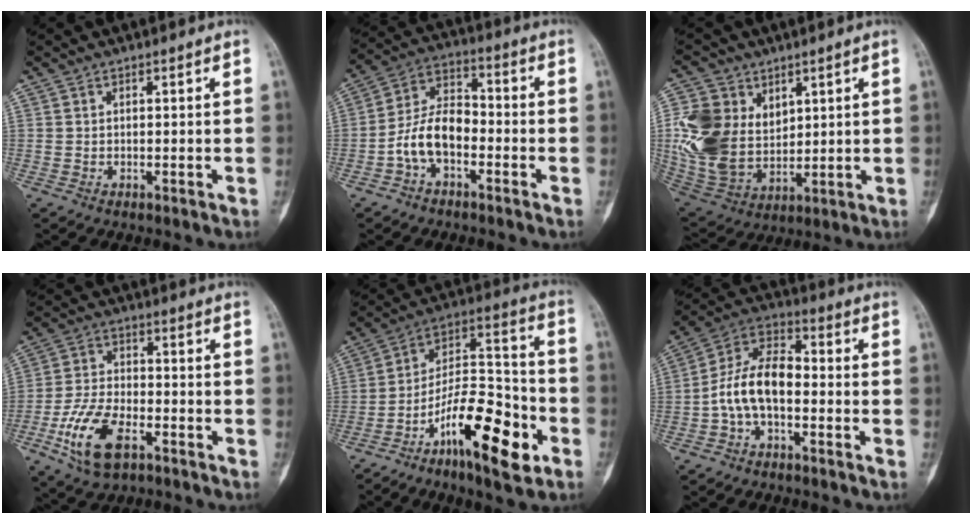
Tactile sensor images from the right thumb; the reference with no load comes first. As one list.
[{"total": 9.9, "force": [-3.4, 5.8, 7.3], "torque": [-0.128, 0.042, -0.074]}, {"total": 16.0, "force": [4.3, 12.0, 9.6], "torque": [-0.189, -0.022, 0.101]}, {"total": 12.2, "force": [-5.6, 6.2, 8.9], "torque": [-0.176, 0.017, -0.104]}, {"total": 19.1, "force": [-9.1, 6.7, 15.4], "torque": [-0.242, 0.072, -0.152]}, {"total": 11.1, "force": [-2.3, 6.2, 8.9], "torque": [-0.157, 0.043, -0.054]}]